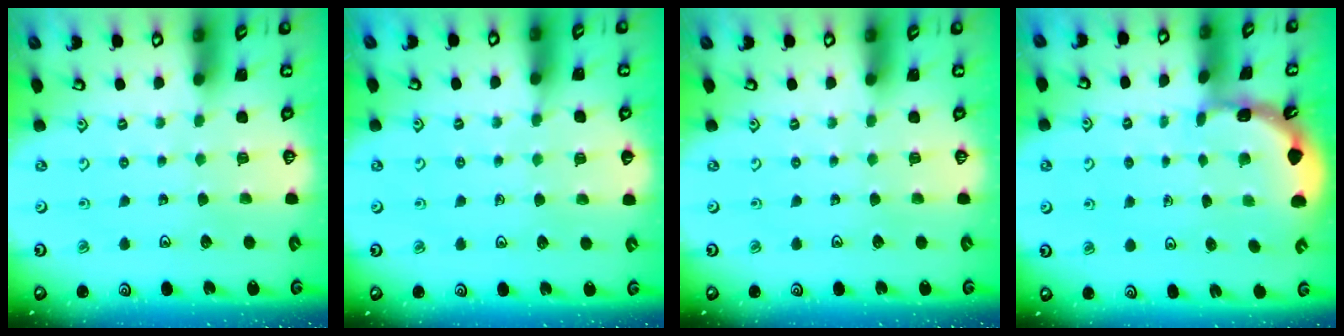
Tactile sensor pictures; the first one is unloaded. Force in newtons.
{"total": 5.0, "press": 4.9, "slide": 1.0}
{"total": 0.0}
{"total": 1.9, "press": 1.9, "slide": 0.1}